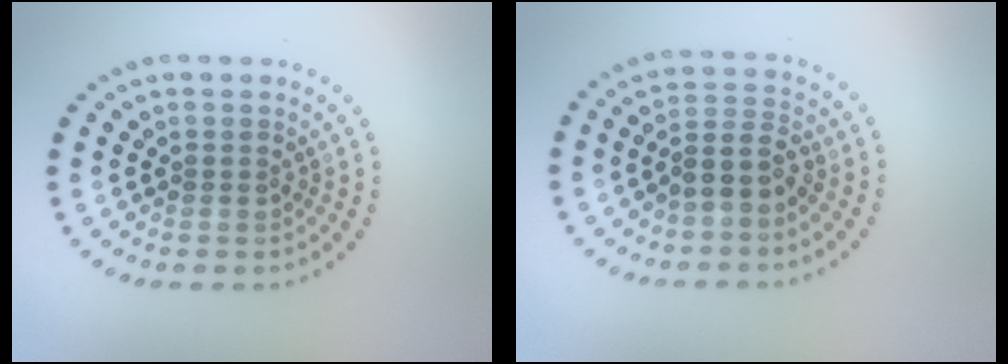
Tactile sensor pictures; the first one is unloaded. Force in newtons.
{"total": 2.9, "press": 2.4, "slide": 1.6}